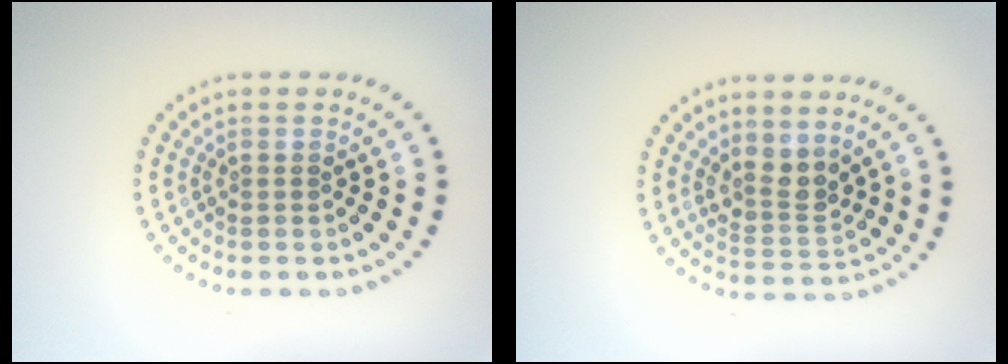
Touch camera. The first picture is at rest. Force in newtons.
{"total": 2.4, "press": 1.9, "slide": 1.5}